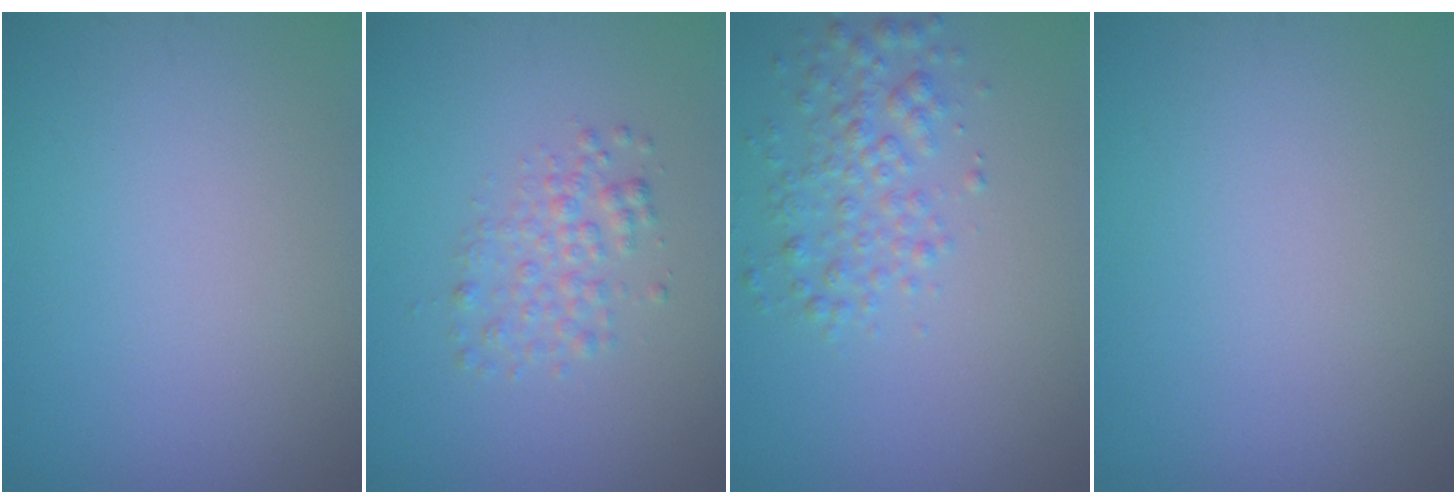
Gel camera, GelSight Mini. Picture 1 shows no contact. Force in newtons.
{"total": 2.3, "press": 2.3, "slide": 0.1}
{"total": 3.0, "press": 3.0, "slide": 0.1}
{"total": 0.0}